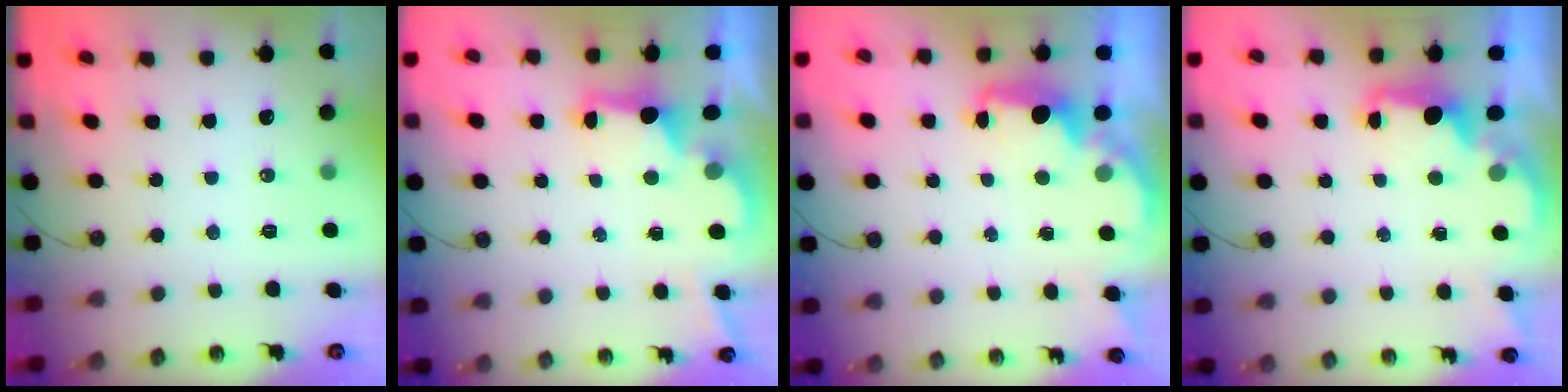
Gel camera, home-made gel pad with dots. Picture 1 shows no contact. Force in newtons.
{"total": 2.6, "press": 2.5, "slide": 0.7}
{"total": 2.2, "press": 2.1, "slide": 0.7}
{"total": 2.1, "press": 2.0, "slide": 0.8}